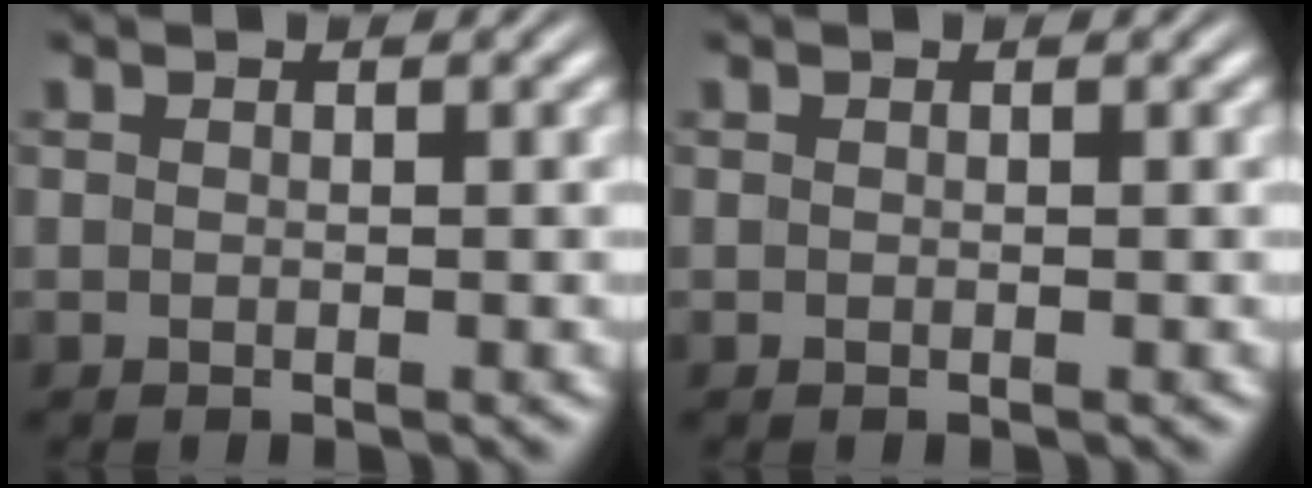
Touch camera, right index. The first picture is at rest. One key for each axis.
{"total": 0.0}